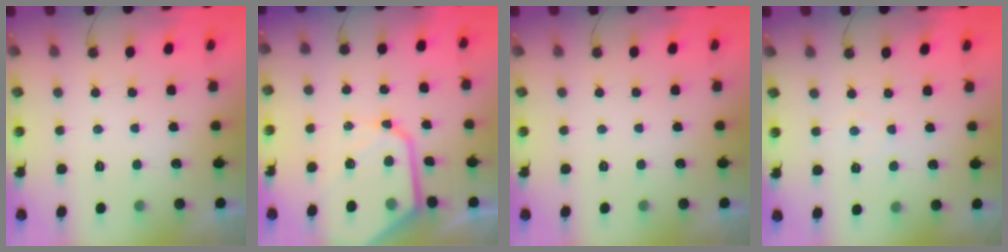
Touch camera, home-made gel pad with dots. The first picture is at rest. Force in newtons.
{"total": 14.0, "press": 14.0, "slide": 1.2}
{"total": 0.0}
{"total": 3.1, "press": 3.1, "slide": 0.5}